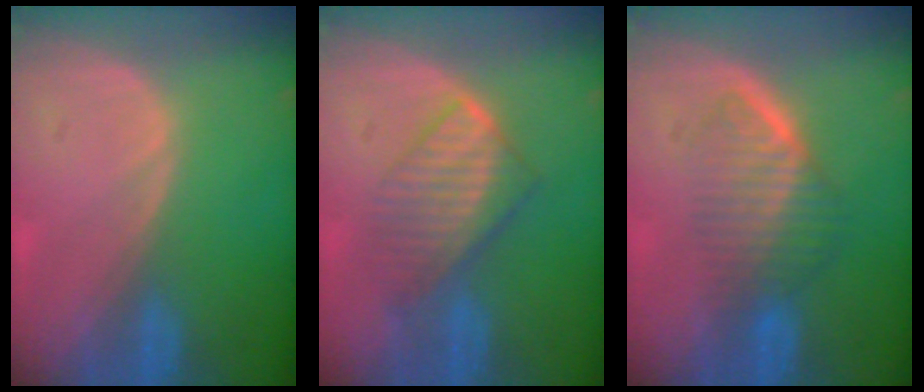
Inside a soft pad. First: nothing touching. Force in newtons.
{"total": 6.6, "press": 6.3, "slide": 1.9}
{"total": 6.6, "press": 5.9, "slide": 2.9}